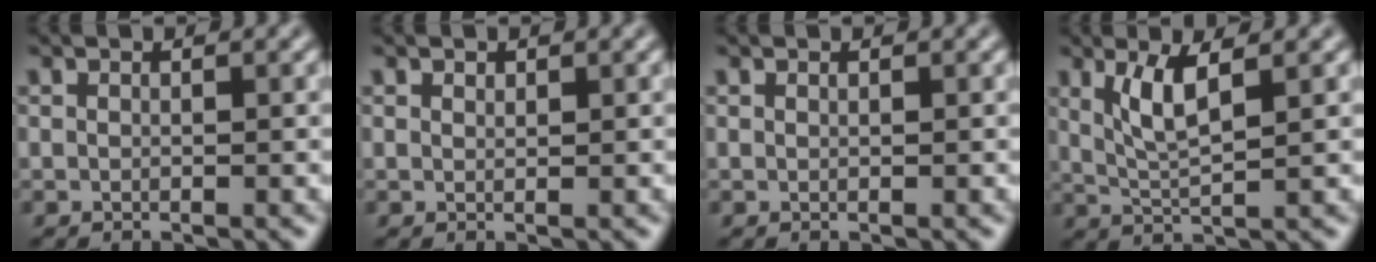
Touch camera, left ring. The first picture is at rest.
{"total": 0.5, "force": [0.4, 0.3, 0.1], "torque": [-0.001, -0.002, 0.009]}
{"total": 0.0}
{"total": 3.6, "force": [1.5, 0.8, 3.2], "torque": [-0.067, -0.005, 0.034]}